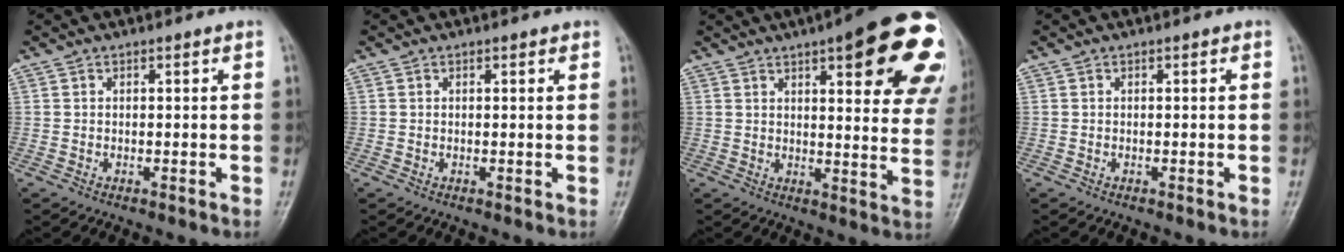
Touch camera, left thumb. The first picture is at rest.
{"total": 0.9, "force": [0.5, 0.4, 0.6], "torque": [-0.007, -0.001, 0.005]}
{"total": 24.9, "force": [11.9, 7.2, 20.7], "torque": [-0.201, -0.018, 0.142]}
{"total": 0.0}